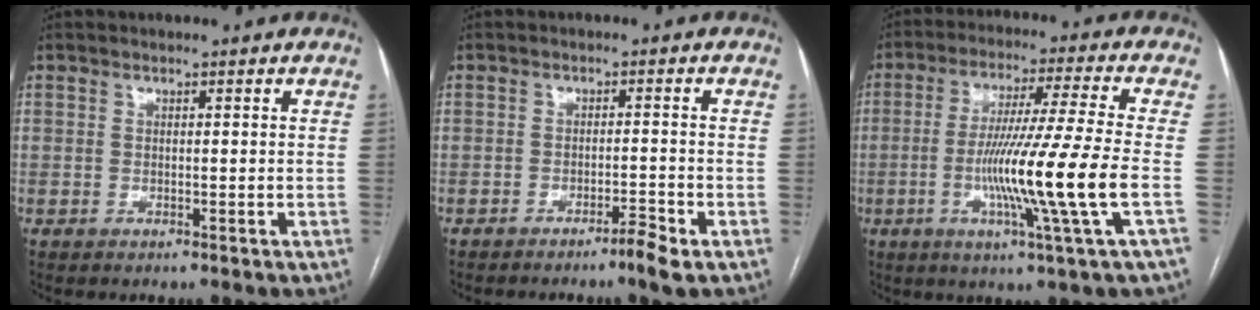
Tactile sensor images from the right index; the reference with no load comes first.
{"total": 2.9, "force": [-2.0, -0.3, 2.0], "torque": [-0.033, -0.002, -0.035]}
{"total": 14.6, "force": [-3.5, -2.5, 13.9], "torque": [-0.260, -0.020, -0.067]}